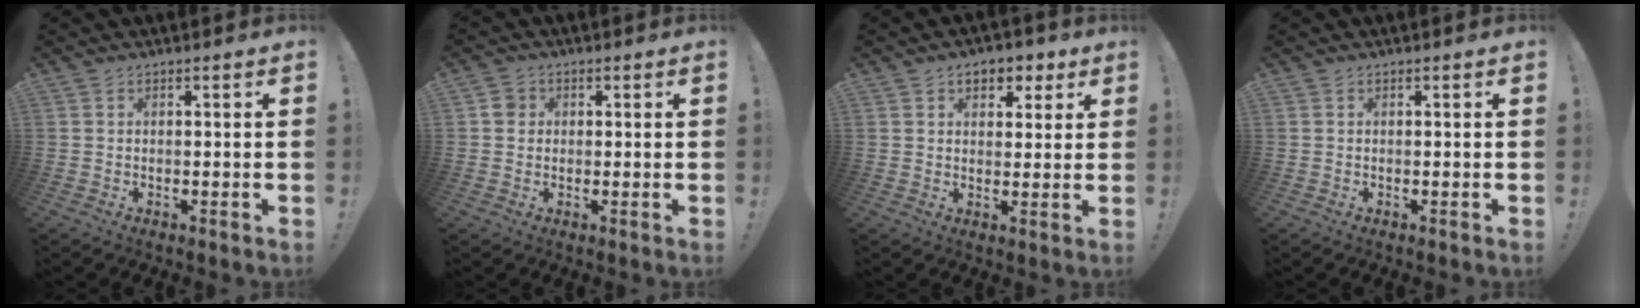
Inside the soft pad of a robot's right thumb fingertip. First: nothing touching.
{"total": 3.4, "force": [0.4, 3.2, 1.2], "torque": [-0.015, 0.009, 0.006]}
{"total": 6.0, "force": [2.9, 4.3, 2.9], "torque": [-0.030, -0.009, 0.051]}
{"total": 0.0}